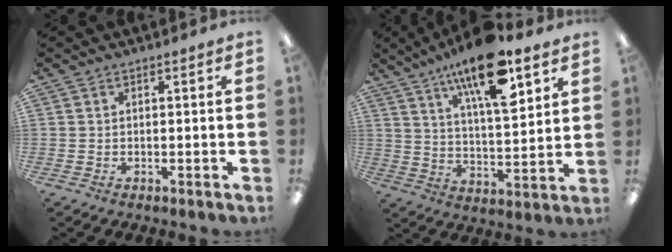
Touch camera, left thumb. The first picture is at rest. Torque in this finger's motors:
{"motor_torque": [1.25, 0.92, 1.68, -1.09, 0.37]}